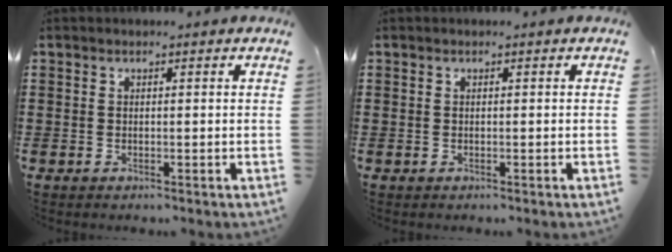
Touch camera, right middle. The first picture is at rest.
{"total": 0.0}